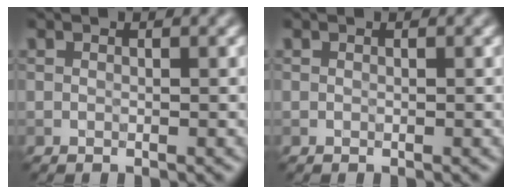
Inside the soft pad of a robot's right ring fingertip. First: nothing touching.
{"total": 0.0}